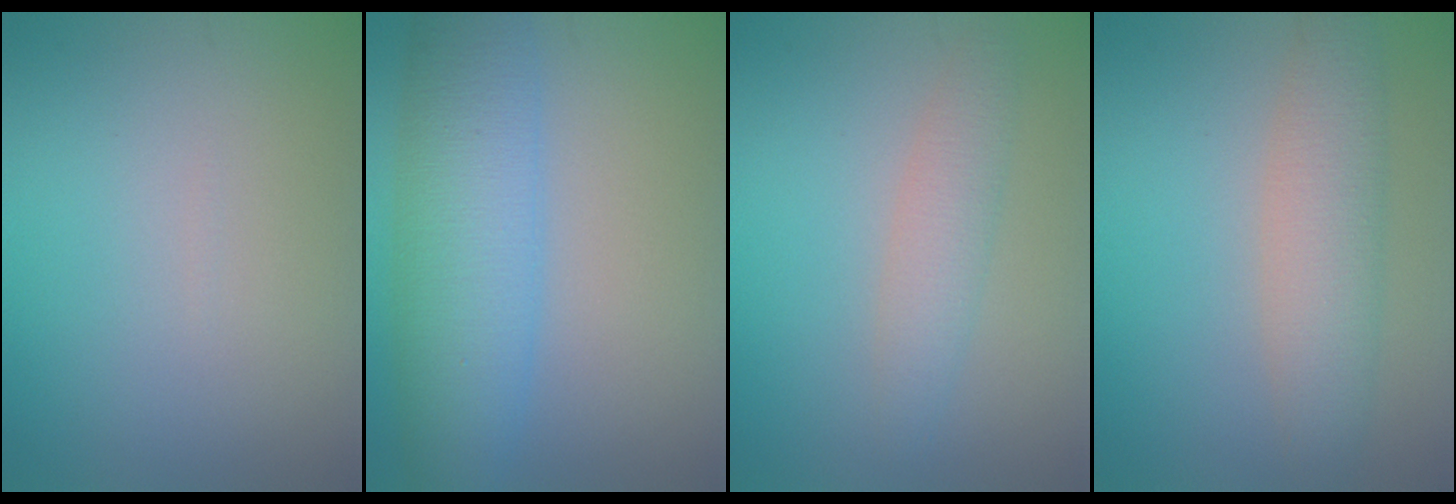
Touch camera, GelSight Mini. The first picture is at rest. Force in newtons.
{"total": 8.5, "press": 8.5, "slide": 0.1}
{"total": 2.8, "press": 2.8, "slide": 0.1}
{"total": 4.6, "press": 4.6, "slide": 0.1}